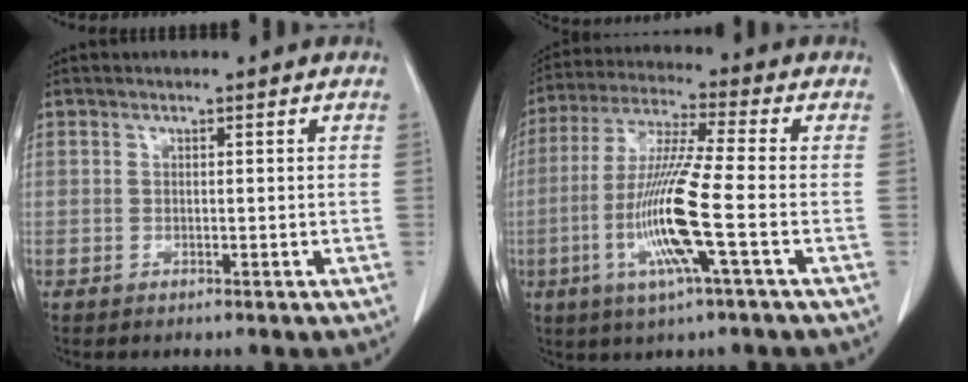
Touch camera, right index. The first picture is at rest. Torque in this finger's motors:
{"motor_torque": [2.14, 0.00, 0.92, 0.19]}